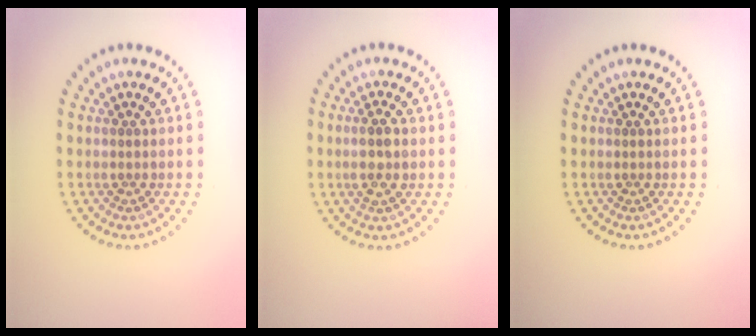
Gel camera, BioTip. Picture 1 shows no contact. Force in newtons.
{"total": 2.3, "press": 2.1, "slide": 0.8}
{"total": 0.0}